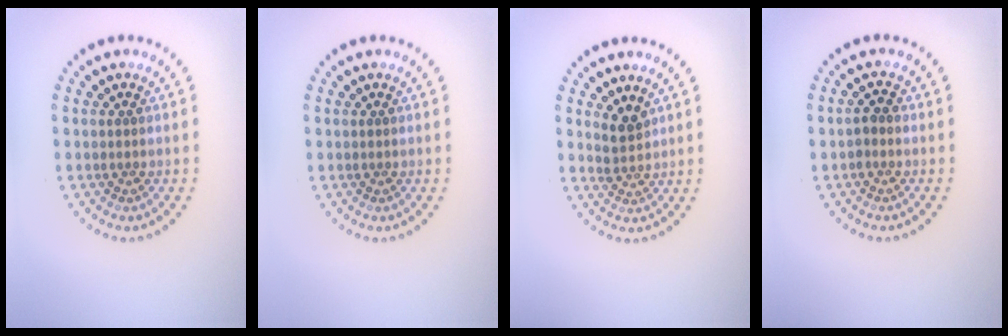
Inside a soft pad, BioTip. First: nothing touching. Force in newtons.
{"total": 0.0}
{"total": 2.0, "press": 1.6, "slide": 1.2}
{"total": 1.1, "press": 1.0, "slide": 0.4}